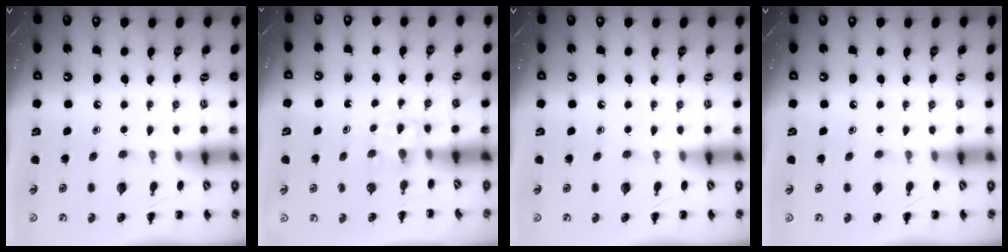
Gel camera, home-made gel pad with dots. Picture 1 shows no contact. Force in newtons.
{"total": 2.6, "press": 2.4, "slide": 1.0}
{"total": 0.0}
{"total": 0.0}